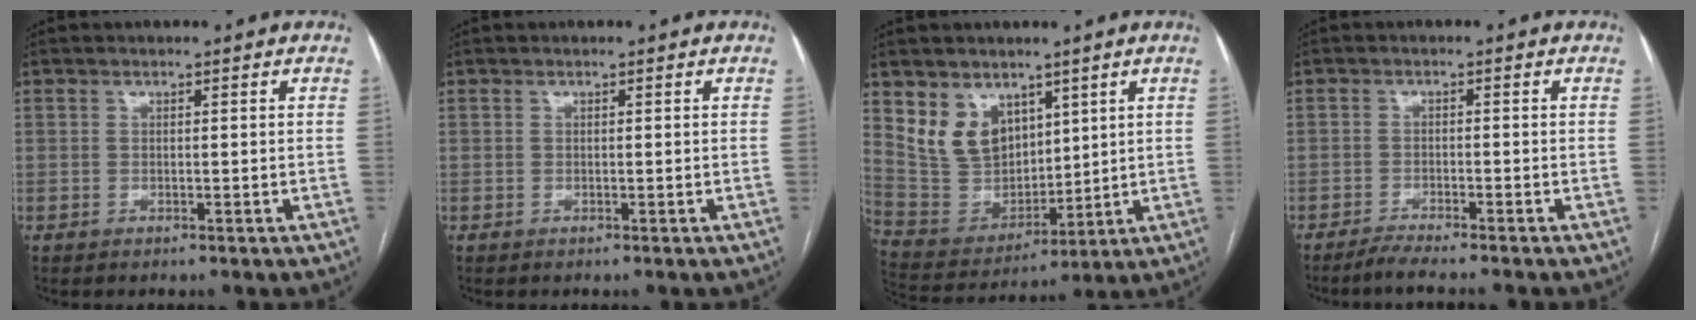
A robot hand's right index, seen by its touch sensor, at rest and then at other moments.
{"total": 0.0}
{"total": 10.4, "force": [5.8, 7.2, 4.7], "torque": [-0.111, 0.015, 0.131]}
{"total": 3.7, "force": [-3.3, -0.5, 1.6], "torque": [-0.025, -0.009, -0.055]}